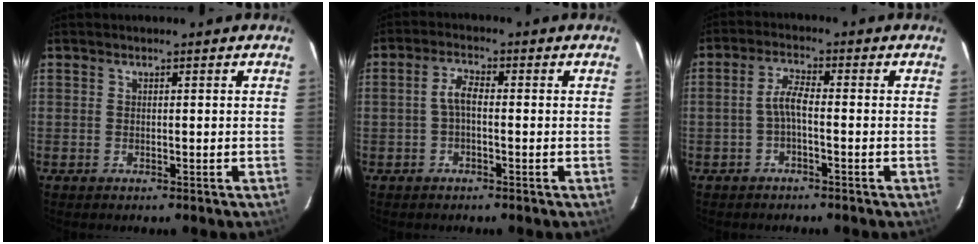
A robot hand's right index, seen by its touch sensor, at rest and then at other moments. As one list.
[{"total": 3.1, "force": [-0.5, 1.2, 2.8], "torque": [-0.060, 0.011, -0.011]}, {"total": 3.3, "force": [-1.2, 0.7, 3.0], "torque": [-0.067, 0.010, -0.026]}]